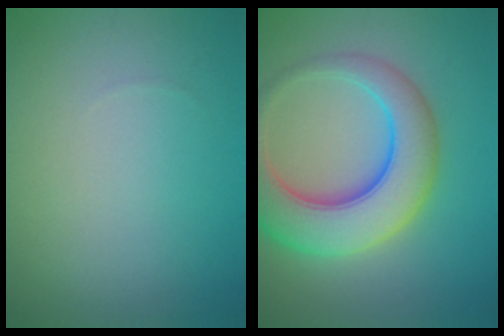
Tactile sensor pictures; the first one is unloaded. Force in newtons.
{"total": 8.4, "press": 8.4, "slide": 0.2}